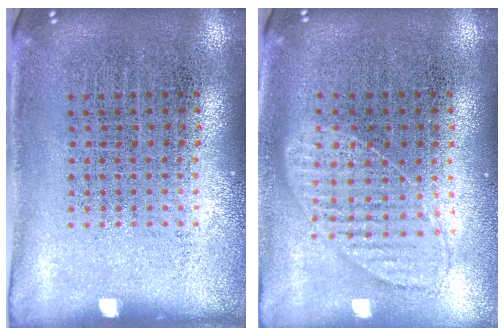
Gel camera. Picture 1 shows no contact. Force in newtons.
{"total": 0.9, "press": 0.9, "slide": 0.2}